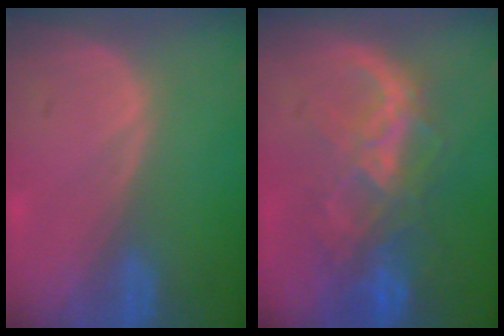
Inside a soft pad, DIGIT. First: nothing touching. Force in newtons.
{"total": 8.9, "press": 7.6, "slide": 4.8}